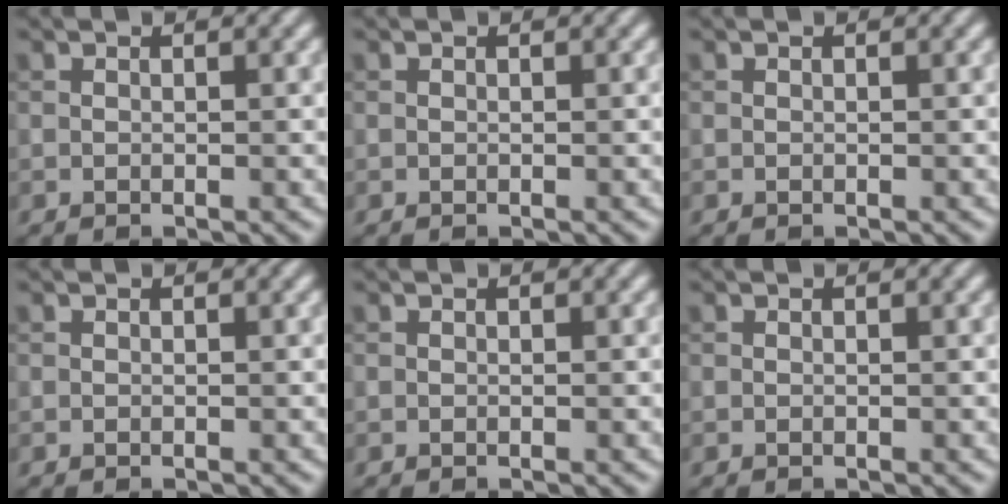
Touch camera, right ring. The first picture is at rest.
{"total": 0.0}
{"total": 0.0}
{"total": 0.0}
{"total": 0.0}
{"total": 0.0}